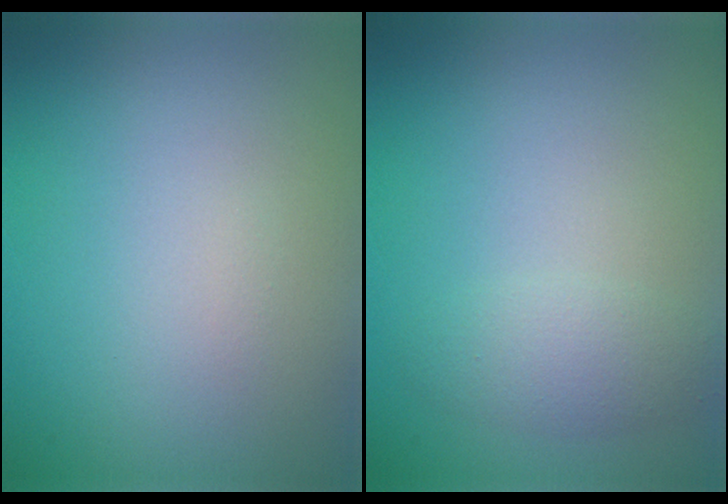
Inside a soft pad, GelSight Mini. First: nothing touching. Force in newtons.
{"total": 2.0, "press": 2.0, "slide": 0.0}